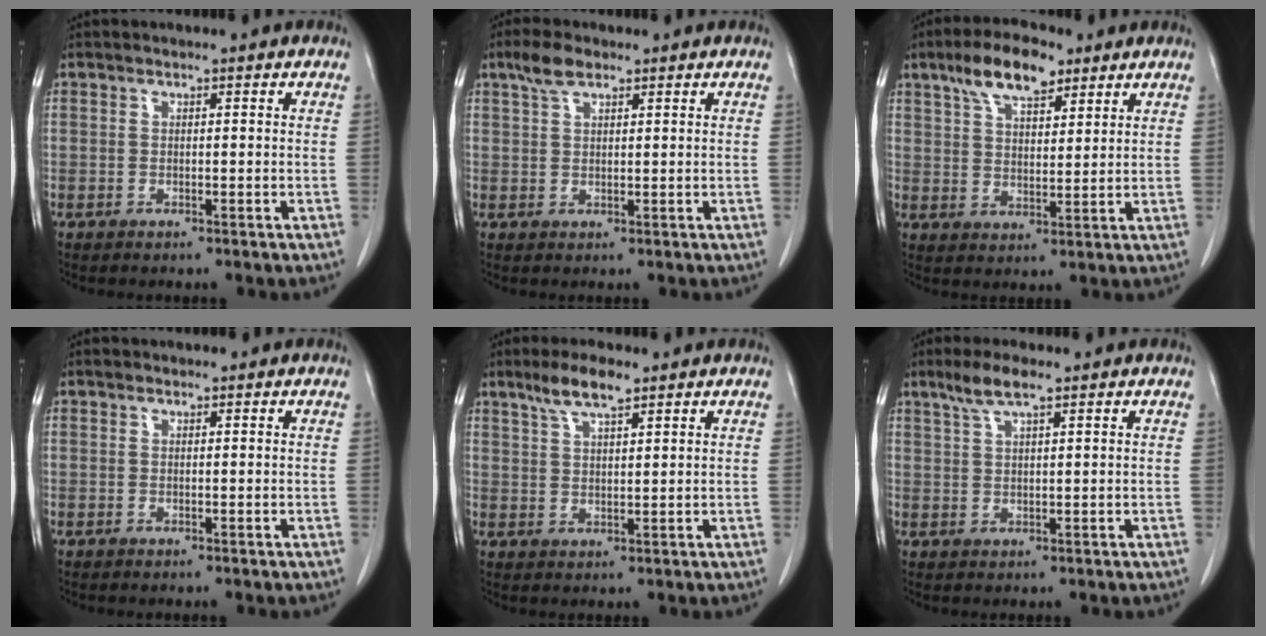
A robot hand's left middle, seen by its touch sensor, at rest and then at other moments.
{"total": 3.6, "force": [2.5, 1.4, 2.2], "torque": [-0.050, 0.010, 0.050]}
{"total": 9.1, "force": [6.0, 3.4, 5.9], "torque": [-0.112, 0.014, 0.108]}
{"total": 0.5, "force": [0.4, 0.3, 0.1], "torque": [-0.005, 0.003, 0.005]}
{"total": 5.6, "force": [4.0, 1.0, 3.7], "torque": [-0.078, 0.006, 0.076]}
{"total": 4.3, "force": [3.1, 0.5, 3.0], "torque": [-0.068, 0.007, 0.062]}